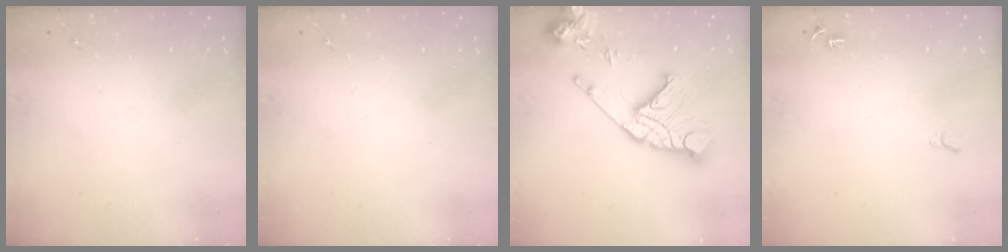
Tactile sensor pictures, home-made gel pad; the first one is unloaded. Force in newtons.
{"total": 0.0}
{"total": 19.0, "press": 18.8, "slide": 2.3}
{"total": 5.8, "press": 5.8, "slide": 0.7}